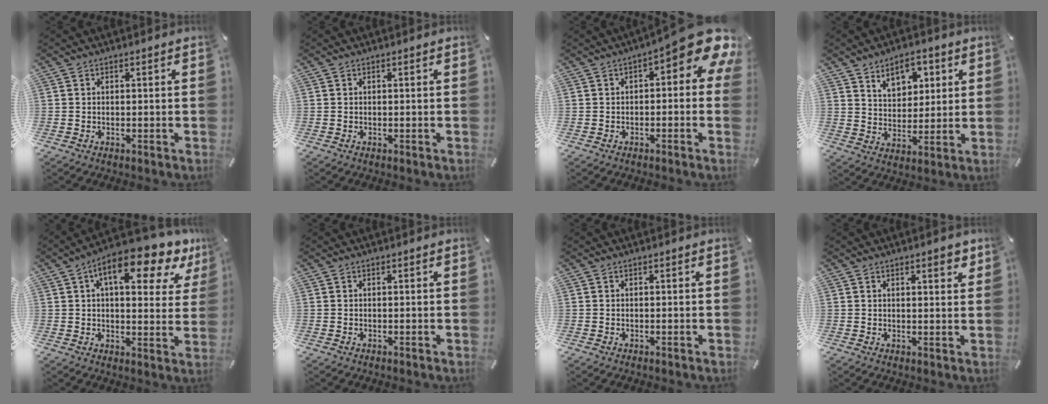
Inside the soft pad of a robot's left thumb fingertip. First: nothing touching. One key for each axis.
{"total": 0.0}
{"total": 10.1, "fx": 3.9, "fy": 3.5, "fz": 8.7, "tx": -0.109, "ty": -0.039, "tz": 0.064}
{"total": 8.4, "fx": 5.0, "fy": 5.7, "fz": 3.6, "tx": -0.046, "ty": -0.019, "tz": 0.085}
{"total": 13.8, "fx": 8.0, "fy": 5.4, "fz": 9.9, "tx": -0.141, "ty": -0.045, "tz": 0.127}
{"total": 0.0}
{"total": 0.0}
{"total": 3.1, "fx": 1.9, "fy": 0.9, "fz": 2.2, "tx": -0.030, "ty": -0.004, "tz": 0.030}